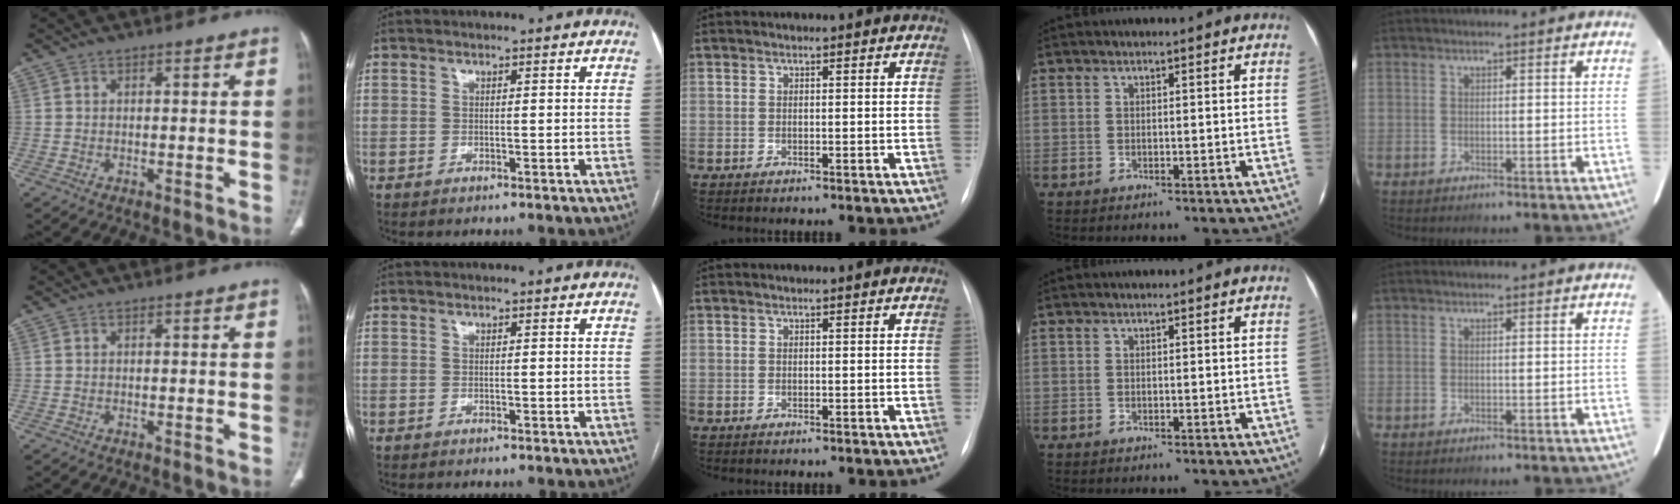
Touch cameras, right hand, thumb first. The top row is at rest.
{}